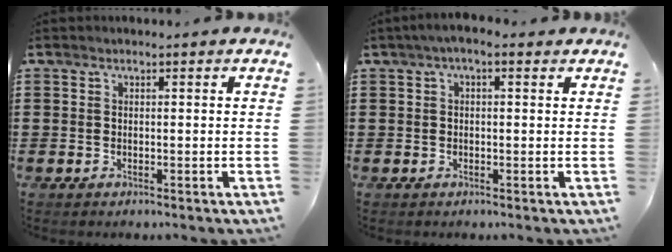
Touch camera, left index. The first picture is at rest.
{"total": 2.0, "force": [0.0, 0.8, 1.8], "torque": [-0.033, 0.005, -0.002]}